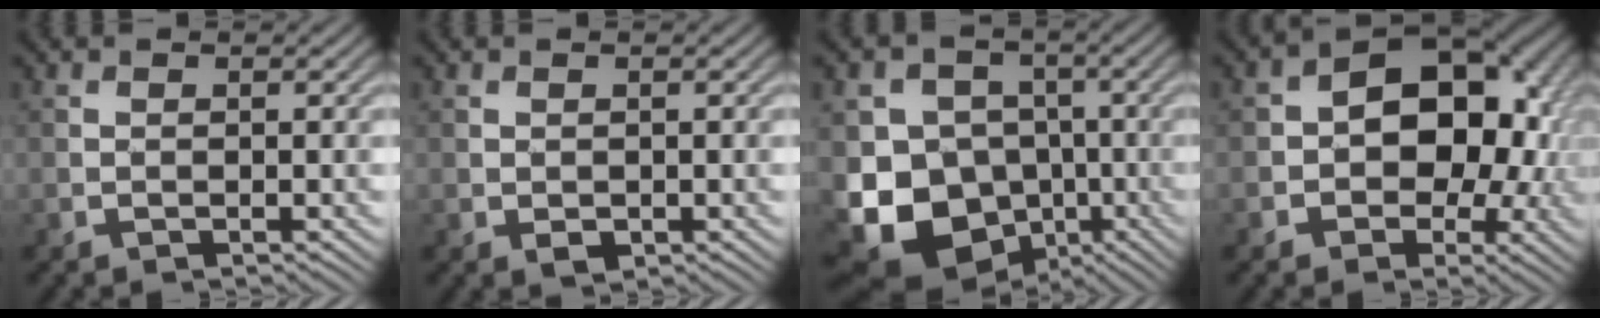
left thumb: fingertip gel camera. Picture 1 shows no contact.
{"total": 1.1, "force": [-0.3, 0.7, 0.8], "torque": [-0.012, -0.005, -0.002]}
{"total": 14.5, "force": [-4.5, 12.1, 6.7], "torque": [-0.154, -0.038, -0.095]}
{"total": 12.4, "force": [0.2, 8.5, 9.0], "torque": [-0.108, 0.006, -0.004]}